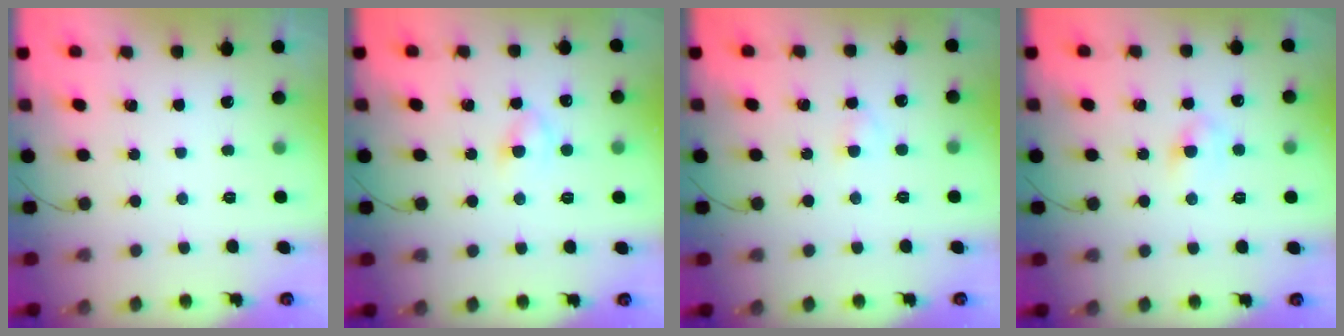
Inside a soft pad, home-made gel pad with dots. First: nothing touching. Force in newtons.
{"total": 3.0, "press": 2.7, "slide": 1.2}
{"total": 2.0, "press": 1.7, "slide": 1.0}
{"total": 3.8, "press": 3.7, "slide": 1.0}